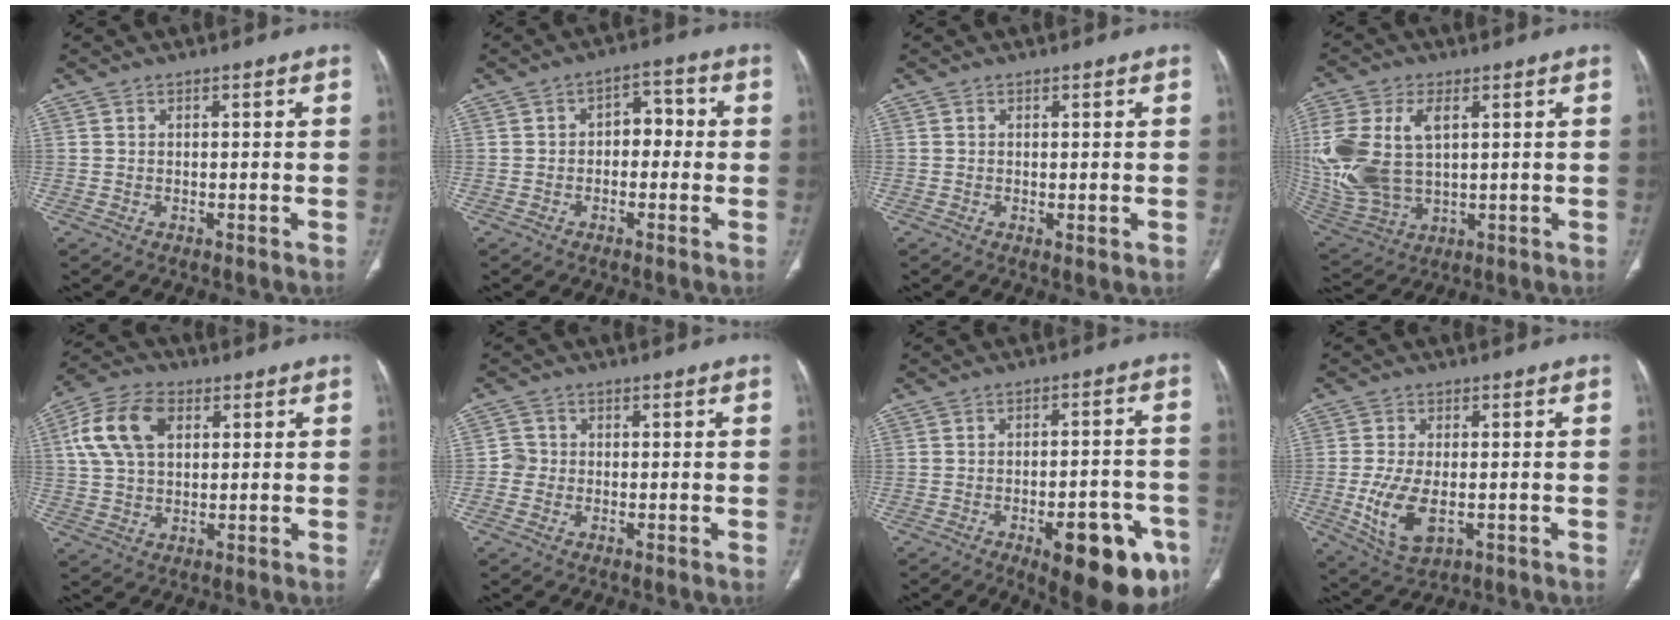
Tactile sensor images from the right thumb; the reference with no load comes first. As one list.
[{"total": 5.2, "force": [-0.3, 3.6, 3.8], "torque": [-0.028, 0.023, -0.015]}, {"total": 1.2, "force": [-0.2, 0.4, 1.1], "torque": [-0.023, -0.006, -0.001]}, {"total": 20.0, "force": [3.2, 12.3, 15.4], "torque": [-0.372, -0.008, 0.072]}, {"total": 11.9, "force": [3.5, 7.6, 8.5], "torque": [-0.163, 0.015, 0.062]}, {"total": 2.2, "force": [-0.5, 2.2, 0.4], "torque": [0.006, 0.009, -0.017]}, {"total": 17.3, "force": [-8.0, 6.6, 13.9], "torque": [-0.122, 0.033, -0.092]}, {"total": 9.1, "force": [-2.0, 4.8, 7.5], "torque": [-0.154, -0.010, -0.025]}]